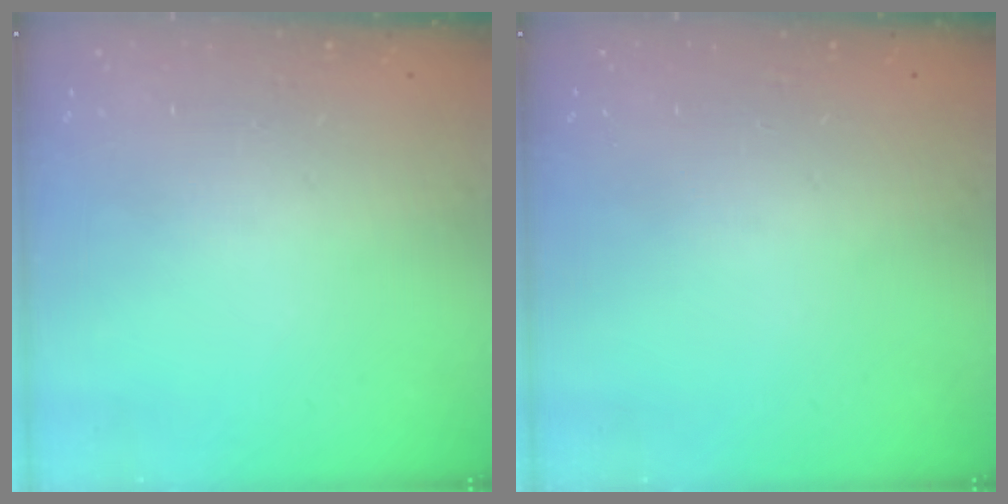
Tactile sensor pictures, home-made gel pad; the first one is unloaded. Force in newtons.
{"total": 0.0}